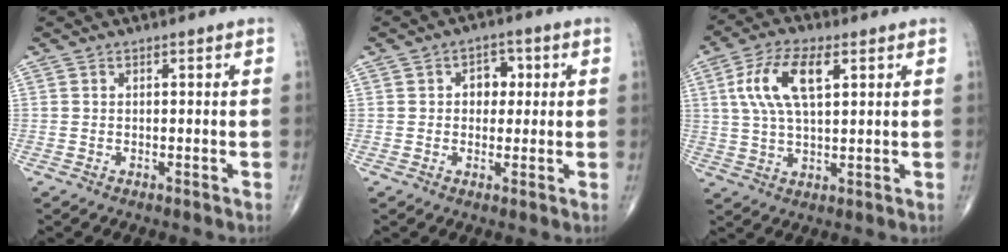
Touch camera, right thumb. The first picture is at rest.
{"total": 4.4, "force": [0.8, 3.3, 2.7], "torque": [-0.009, 0.004, 0.006]}
{"total": 11.2, "force": [3.6, 4.8, 9.4], "torque": [-0.191, 0.004, 0.068]}